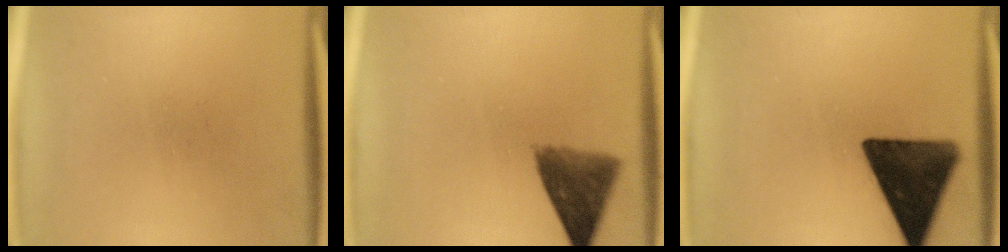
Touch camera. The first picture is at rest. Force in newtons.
{"total": 7.4}
{"total": 14.9}